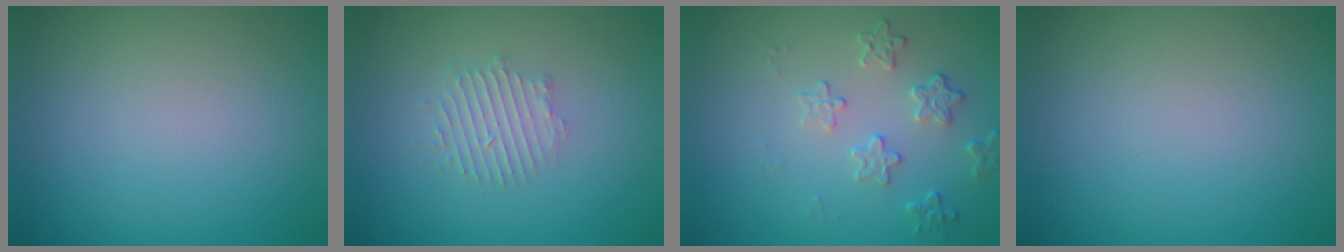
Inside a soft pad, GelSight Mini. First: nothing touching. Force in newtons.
{"total": 2.1, "press": 2.1, "slide": 0.4}
{"total": 2.2, "press": 1.6, "slide": 1.6}
{"total": 0.0}